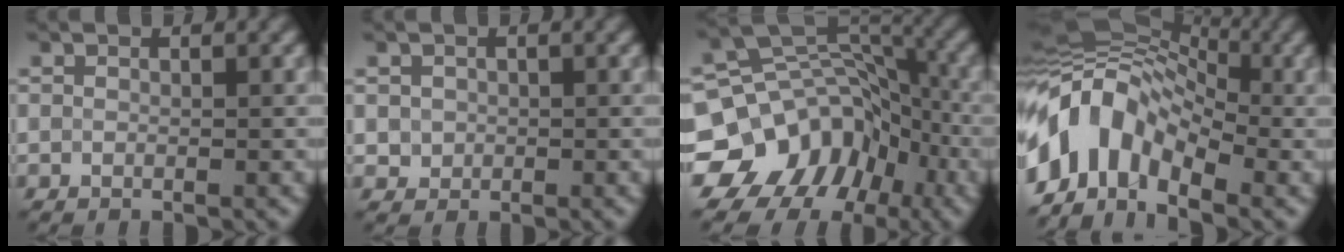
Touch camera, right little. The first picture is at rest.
{"total": 1.3, "force": [0.1, 1.2, 0.4], "torque": [-0.002, -0.005, 0.003]}
{"total": 12.3, "force": [-6.4, 9.5, 4.3], "torque": [-0.071, 0.020, -0.115]}
{"total": 10.6, "force": [-3.4, 7.0, 7.2], "torque": [-0.126, 0.015, -0.079]}